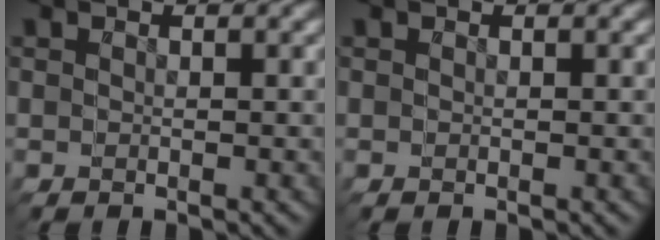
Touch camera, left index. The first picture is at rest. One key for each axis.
{"total": 0.0}